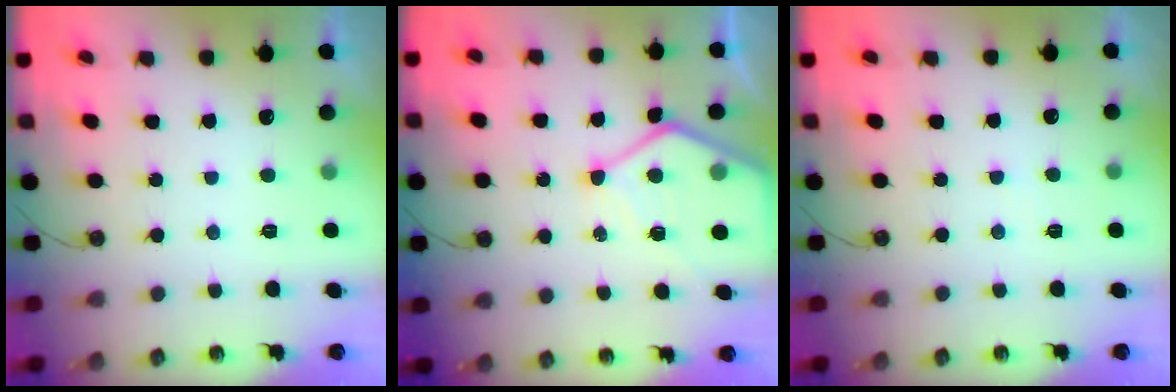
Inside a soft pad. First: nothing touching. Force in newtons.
{"total": 11.9, "press": 11.8, "slide": 1.0}
{"total": 2.4, "press": 2.4, "slide": 0.4}